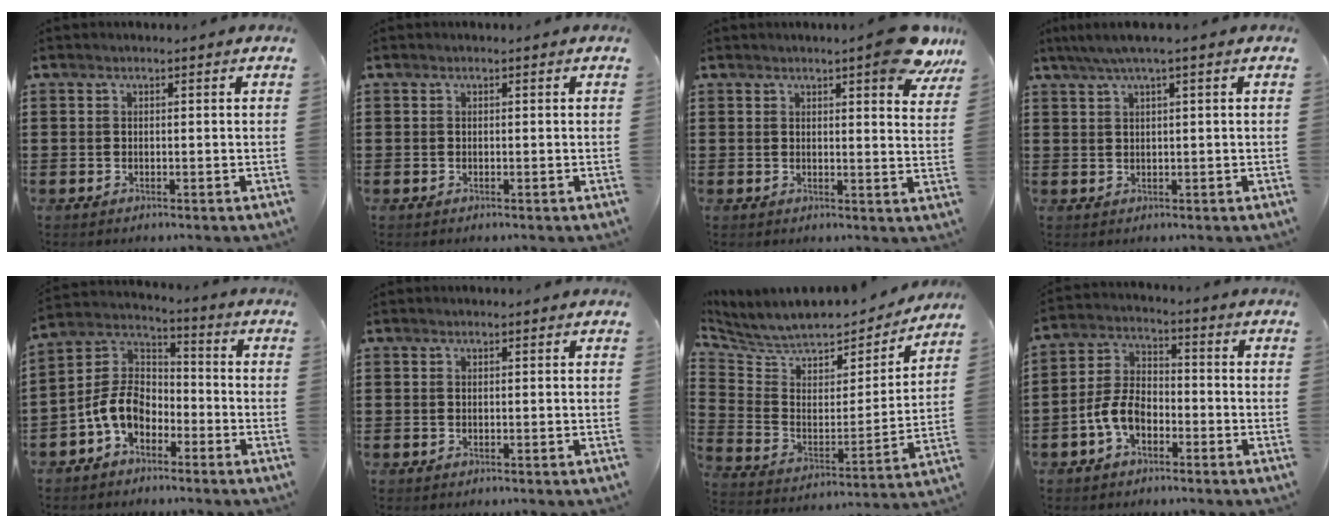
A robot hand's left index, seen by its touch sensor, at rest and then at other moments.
{"total": 0.0}
{"total": 7.7, "force": [5.9, 0.9, 4.9], "torque": [-0.063, -0.028, 0.096]}
{"total": 2.5, "force": [1.1, -0.1, 2.2], "torque": [-0.043, -0.001, 0.019]}
{"total": 7.7, "force": [-3.9, 5.1, 4.4], "torque": [-0.126, 0.001, -0.085]}
{"total": 0.0}
{"total": 6.4, "force": [6.0, 1.8, 1.2], "torque": [-0.062, -0.052, 0.100]}
{"total": 6.1, "force": [-2.9, 3.6, 4.0], "torque": [-0.106, 0.005, -0.064]}